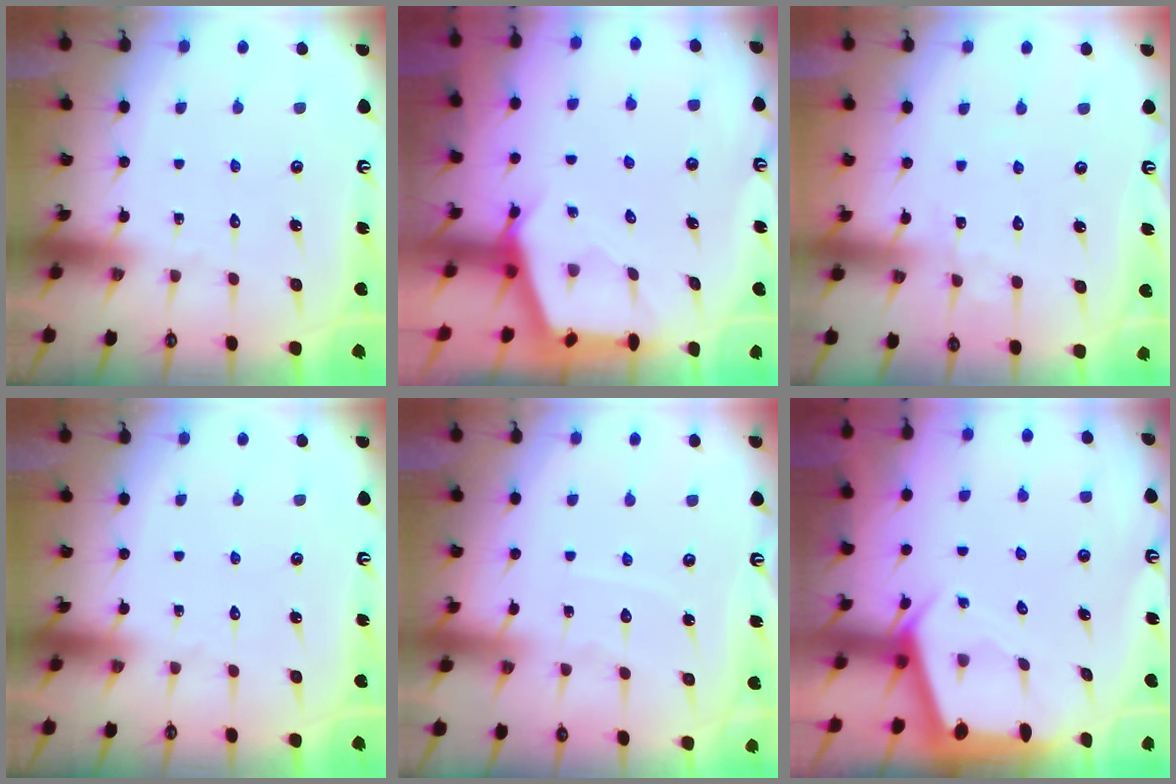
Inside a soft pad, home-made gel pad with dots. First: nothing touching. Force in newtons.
{"total": 2.8, "press": 2.7, "slide": 0.4}
{"total": 2.3, "press": 2.3, "slide": 0.3}
{"total": 0.0}
{"total": 3.9, "press": 3.8, "slide": 0.5}
{"total": 2.4, "press": 2.4, "slide": 0.3}